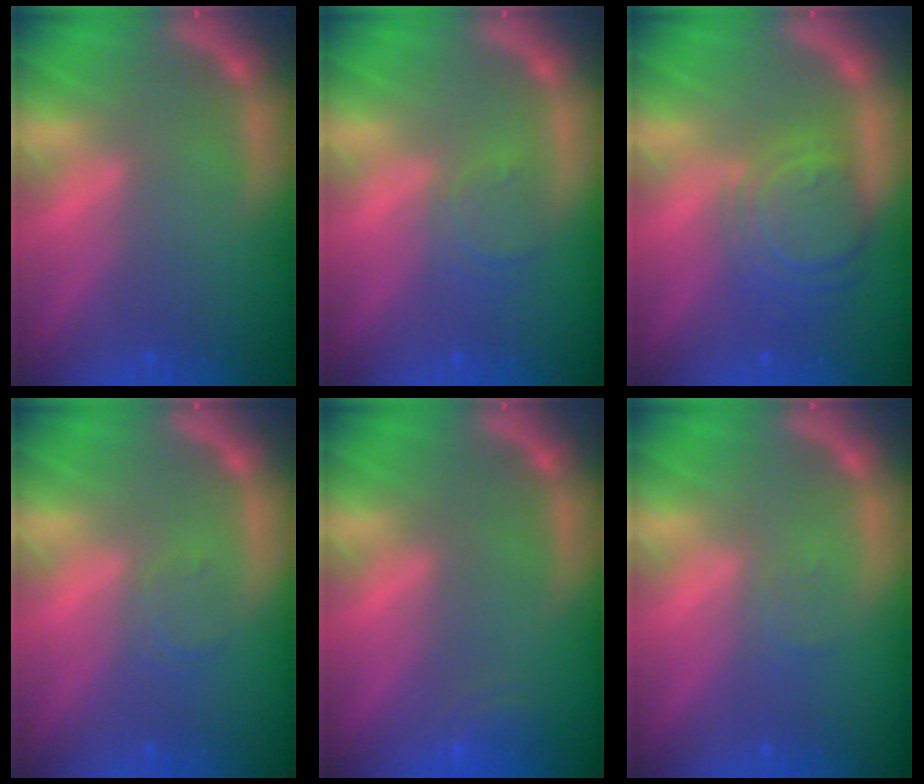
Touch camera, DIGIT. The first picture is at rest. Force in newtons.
{"total": 2.4}
{"total": 6.5}
{"total": 1.5}
{"total": 2.5}
{"total": 1.0}